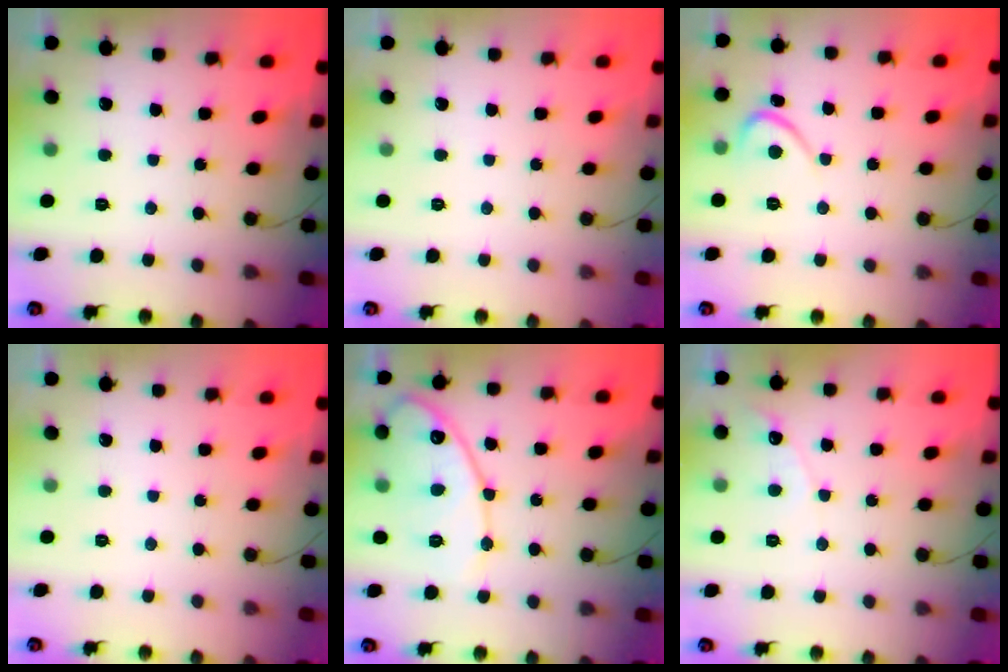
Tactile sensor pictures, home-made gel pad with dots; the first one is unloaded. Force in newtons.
{"total": 0.0}
{"total": 2.7, "press": 2.7, "slide": 0.3}
{"total": 0.0}
{"total": 14.0, "press": 14.0, "slide": 0.7}
{"total": 4.3, "press": 4.3, "slide": 0.4}